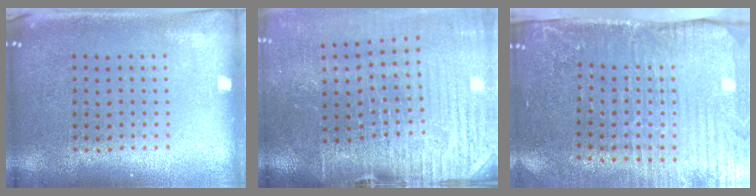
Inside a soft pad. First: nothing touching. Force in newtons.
{"total": 4.1, "press": 3.9, "slide": 1.3}
{"total": 4.5, "press": 3.7, "slide": 2.4}